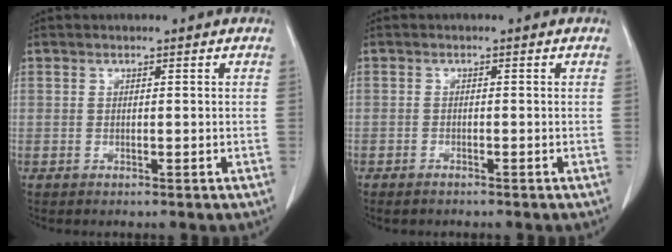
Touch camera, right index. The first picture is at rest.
{"total": 1.1, "force": [-0.9, 0.5, 0.3], "torque": [-0.005, 0.000, -0.011]}